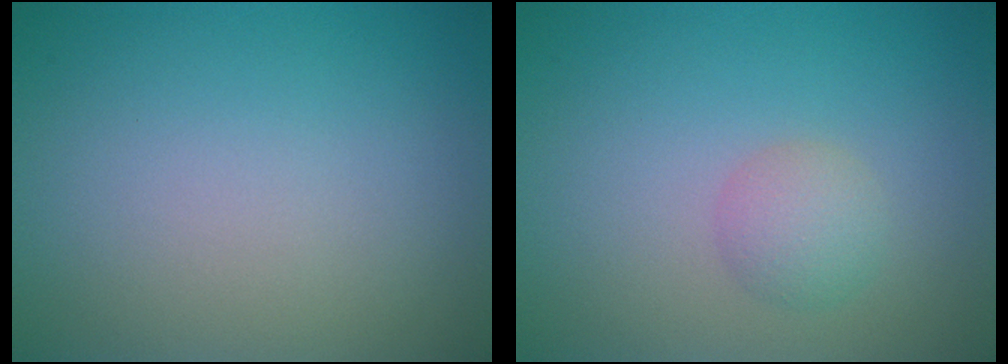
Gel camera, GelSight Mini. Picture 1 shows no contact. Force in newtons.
{"total": 1.9, "press": 1.9, "slide": 0.0}